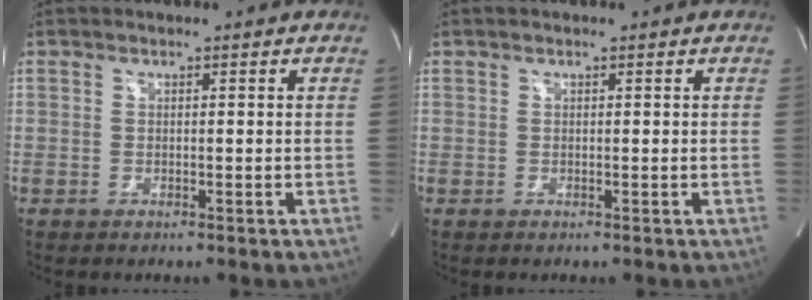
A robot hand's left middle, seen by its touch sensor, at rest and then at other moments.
{"total": 0.0}